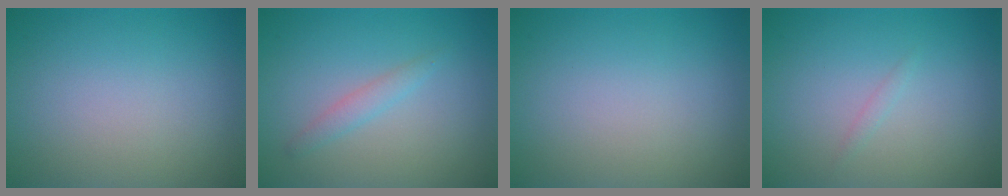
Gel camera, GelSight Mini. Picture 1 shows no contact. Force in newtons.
{"total": 1.3, "press": 1.3, "slide": 0.0}
{"total": 0.0}
{"total": 0.5, "press": 0.5, "slide": 0.0}